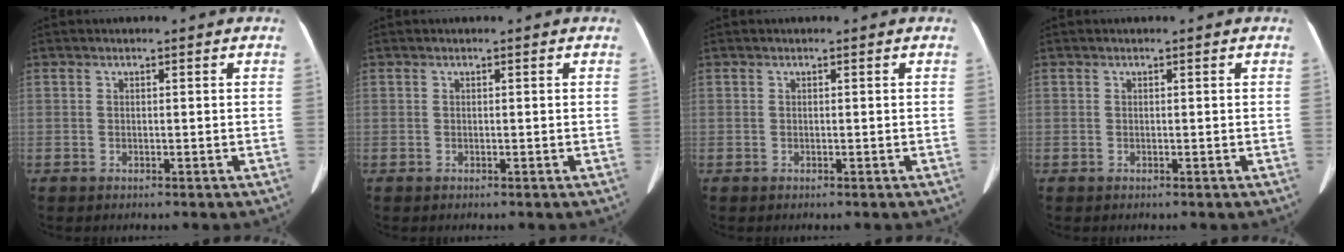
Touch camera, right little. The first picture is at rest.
{"total": 0.0}
{"total": 0.0}
{"total": 0.0}